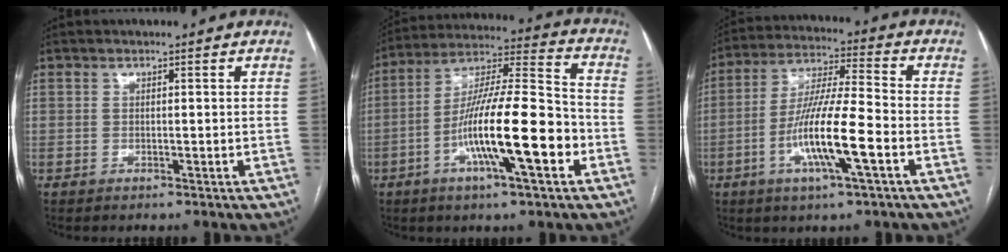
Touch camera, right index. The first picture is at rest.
{"total": 17.5, "force": [-5.6, 2.0, 16.5], "torque": [-0.293, -0.001, -0.096]}
{"total": 13.1, "force": [-4.3, 0.8, 12.4], "torque": [-0.239, -0.005, -0.081]}